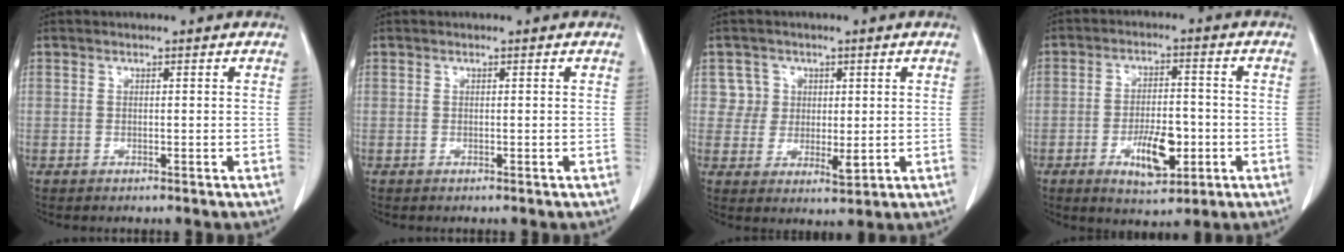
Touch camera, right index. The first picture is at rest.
{"total": 0.0}
{"total": 4.8, "force": [1.5, 4.4, 0.9], "torque": [-0.007, 0.000, 0.030]}
{"total": 8.2, "force": [-2.8, 3.3, 6.9], "torque": [-0.118, -0.001, -0.040]}